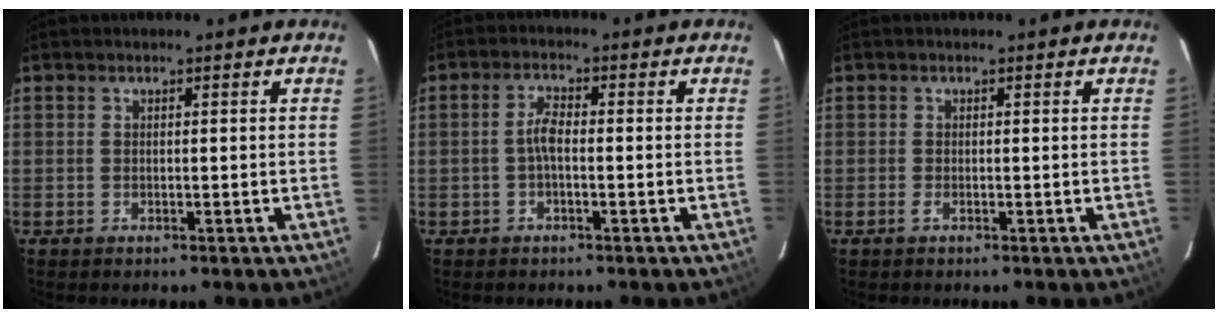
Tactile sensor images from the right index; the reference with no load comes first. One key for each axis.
{"total": 2.7, "fx": -0.7, "fy": 0.9, "fz": 2.4, "tx": -0.053, "ty": 0.009, "tz": -0.015}
{"total": 0.5, "fx": -0.3, "fy": 0.1, "fz": 0.5, "tx": -0.009, "ty": 0.000, "tz": -0.007}